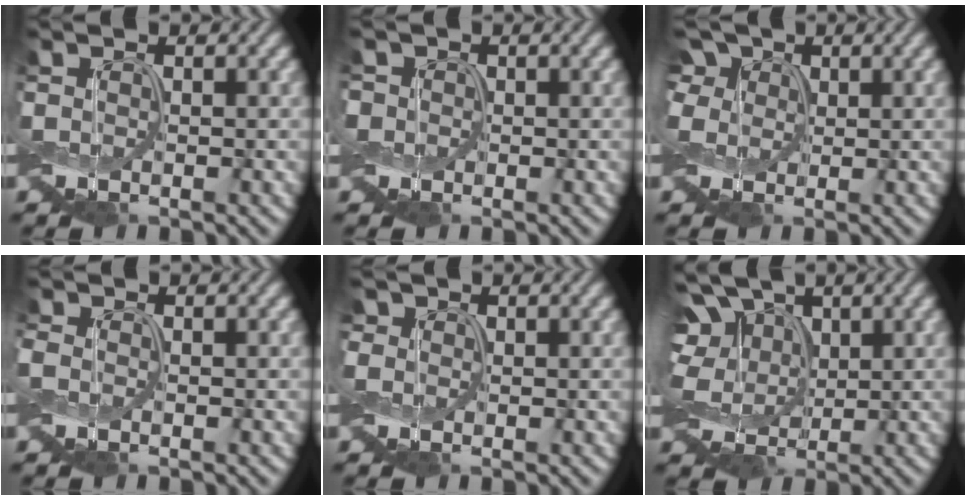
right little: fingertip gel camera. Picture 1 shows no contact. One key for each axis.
{"total": 1.1, "fx": -0.1, "fy": 1.1, "fz": -0.1, "tx": 0.003, "ty": 0.003, "tz": -0.010}
{"total": 3.8, "fx": 1.9, "fy": 2.9, "fz": 1.5, "tx": -0.047, "ty": 0.009, "tz": 0.032}
{"total": 0.5, "fx": -0.3, "fy": 0.4, "fz": 0.2, "tx": -0.006, "ty": 0.003, "tz": -0.005}
{"total": 1.3, "fx": 0.8, "fy": 1.1, "fz": 0.1, "tx": -0.009, "ty": 0.006, "tz": 0.012}
{"total": 10.9, "fx": 3.2, "fy": 7.7, "fz": 6.9, "tx": -0.136, "ty": 0.021, "tz": 0.037}